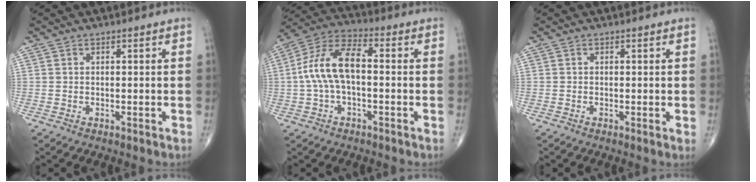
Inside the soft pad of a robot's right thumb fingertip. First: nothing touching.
{"total": 11.8, "force": [-0.3, 5.9, 10.2], "torque": [-0.205, 0.040, -0.014]}
{"total": 0.6, "force": [0.0, 0.1, 0.6], "torque": [-0.011, -0.002, -0.005]}